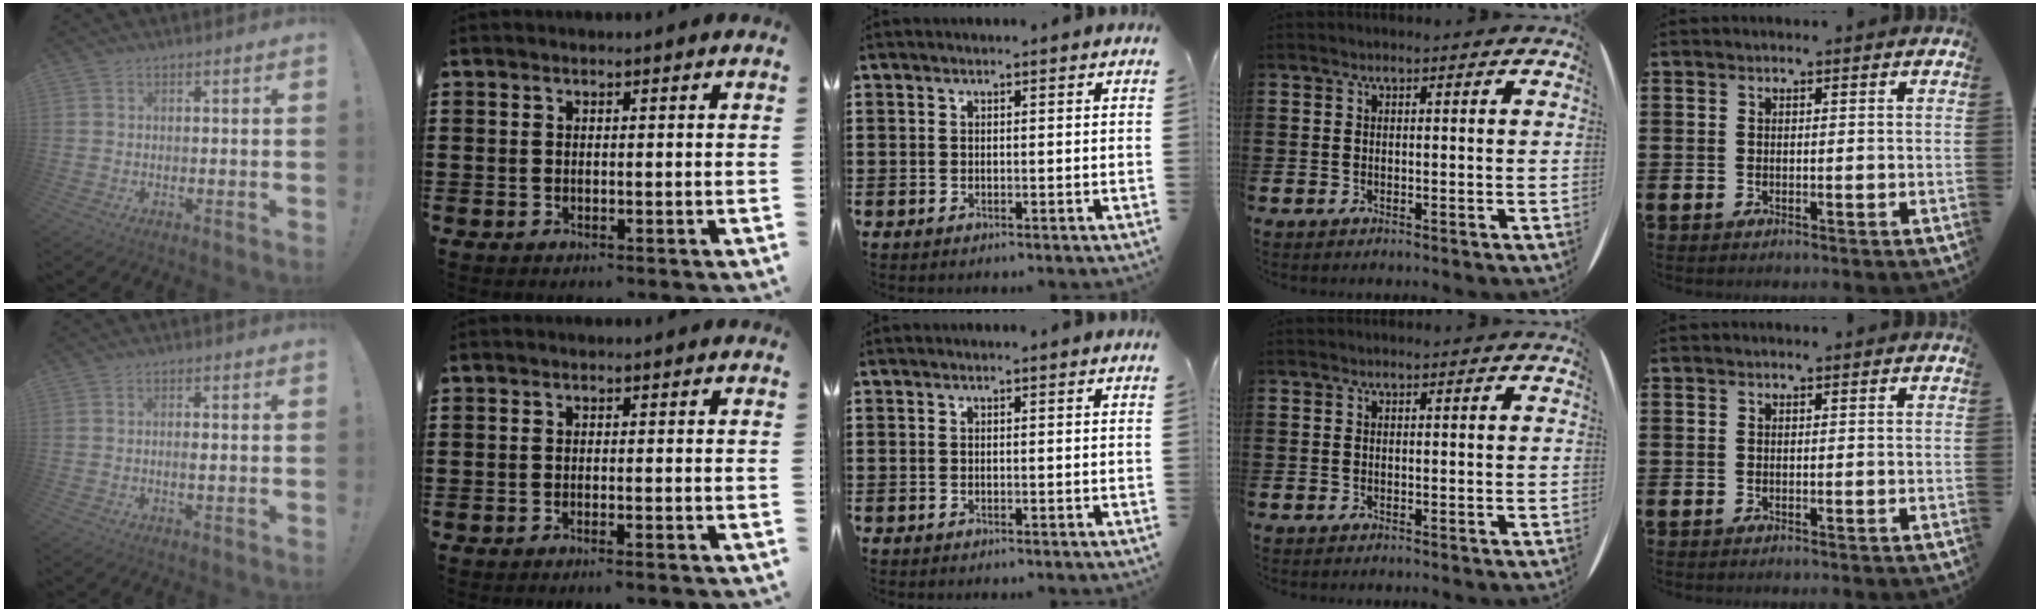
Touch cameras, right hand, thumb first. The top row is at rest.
{"thumb": {"total": 1.6, "force": [-0.3, 0.4, 1.5], "torque": [-0.020, -0.001, -0.008]}, "index": {"total": 1.0, "force": [-1.0, -0.2, 0.3], "torque": [-0.006, 0.000, -0.019]}}